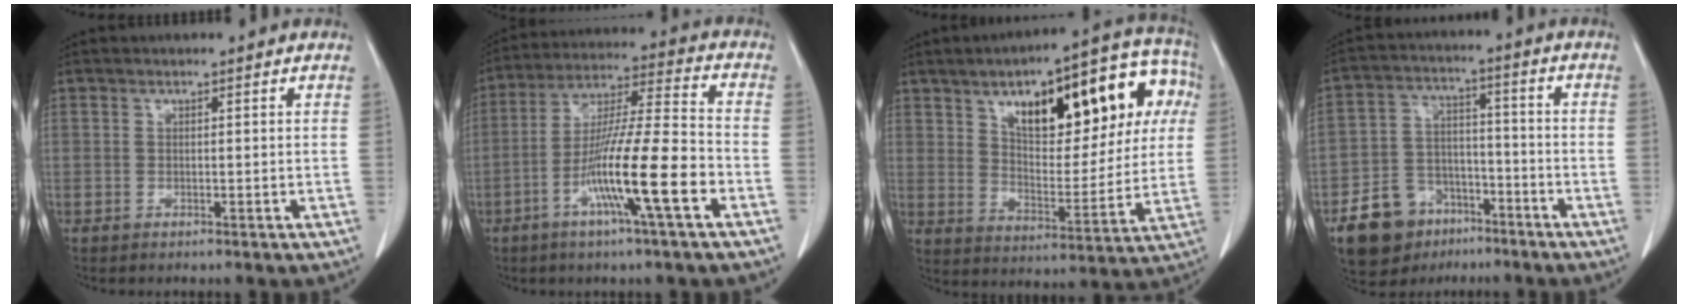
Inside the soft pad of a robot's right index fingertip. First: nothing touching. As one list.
[{"total": 14.8, "force": [-5.8, -0.1, 13.6], "torque": [-0.249, -0.007, -0.107]}, {"total": 22.6, "force": [8.3, 8.7, 19.1], "torque": [-0.270, 0.046, 0.125]}, {"total": 10.9, "force": [-6.7, 7.6, 4.1], "torque": [-0.084, 0.019, -0.108]}]